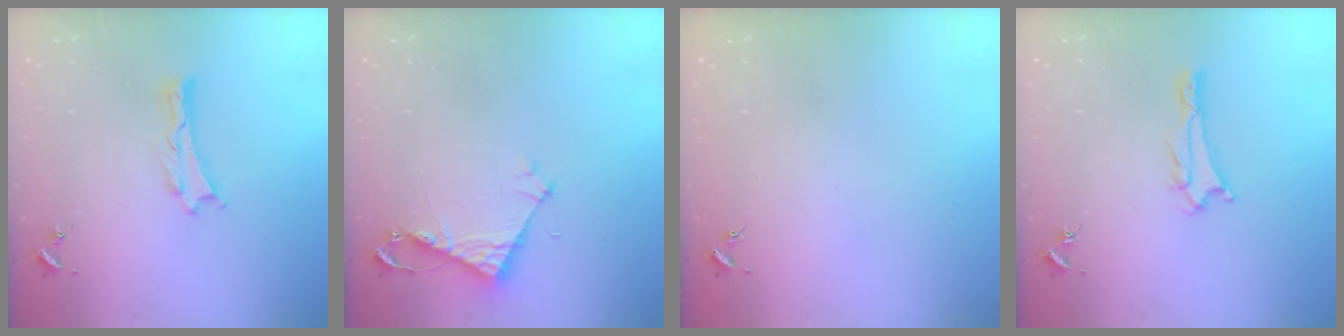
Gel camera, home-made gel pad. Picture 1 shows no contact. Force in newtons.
{"total": 4.9, "press": 4.9, "slide": 0.2}
{"total": 0.0}
{"total": 0.7, "press": 0.7, "slide": 0.1}